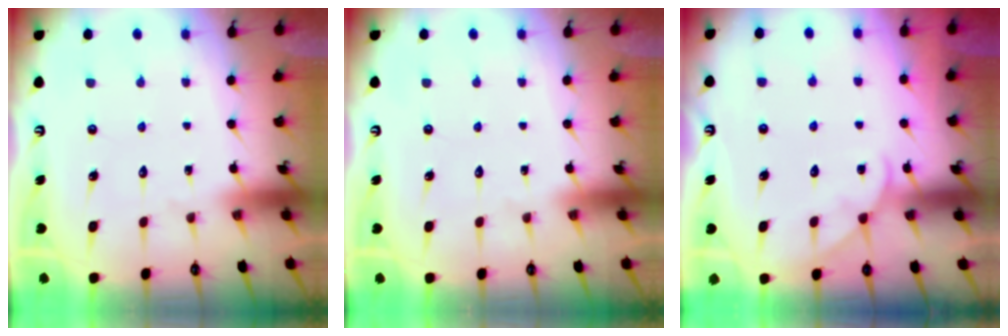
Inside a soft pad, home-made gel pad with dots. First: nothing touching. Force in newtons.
{"total": 0.0}
{"total": 2.8, "press": 2.8, "slide": 0.3}